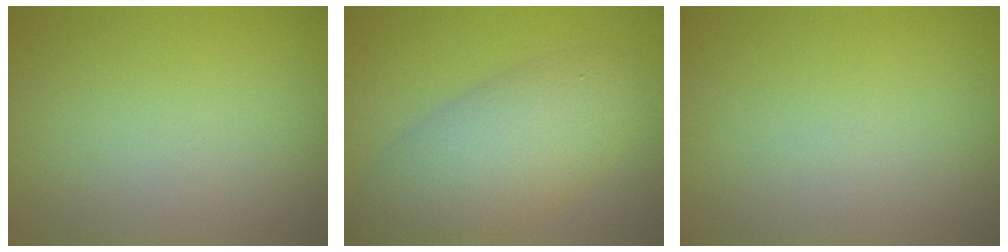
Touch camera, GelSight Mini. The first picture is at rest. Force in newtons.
{"total": 7.4, "press": 7.4, "slide": 0.3}
{"total": 0.0}